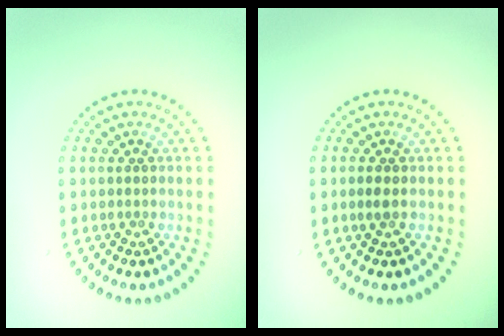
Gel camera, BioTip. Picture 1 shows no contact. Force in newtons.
{"total": 0.8, "press": 0.8, "slide": 0.3}